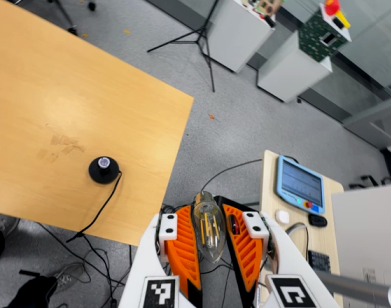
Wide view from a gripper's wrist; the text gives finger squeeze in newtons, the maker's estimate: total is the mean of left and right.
{"total": 12.4, "left": 12.6, "right": 12.2}